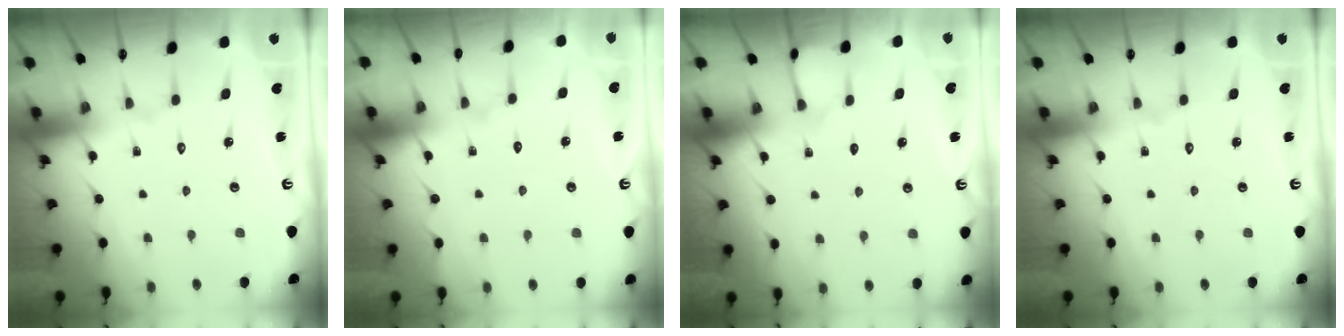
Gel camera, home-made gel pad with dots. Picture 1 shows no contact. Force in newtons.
{"total": 4.4, "press": 4.4, "slide": 0.4}
{"total": 2.9, "press": 2.9, "slide": 0.3}
{"total": 0.0}